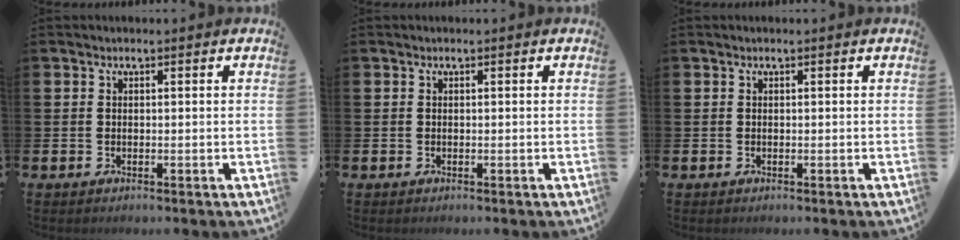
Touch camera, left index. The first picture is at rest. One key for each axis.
{"total": 0.0}
{"total": 0.0}